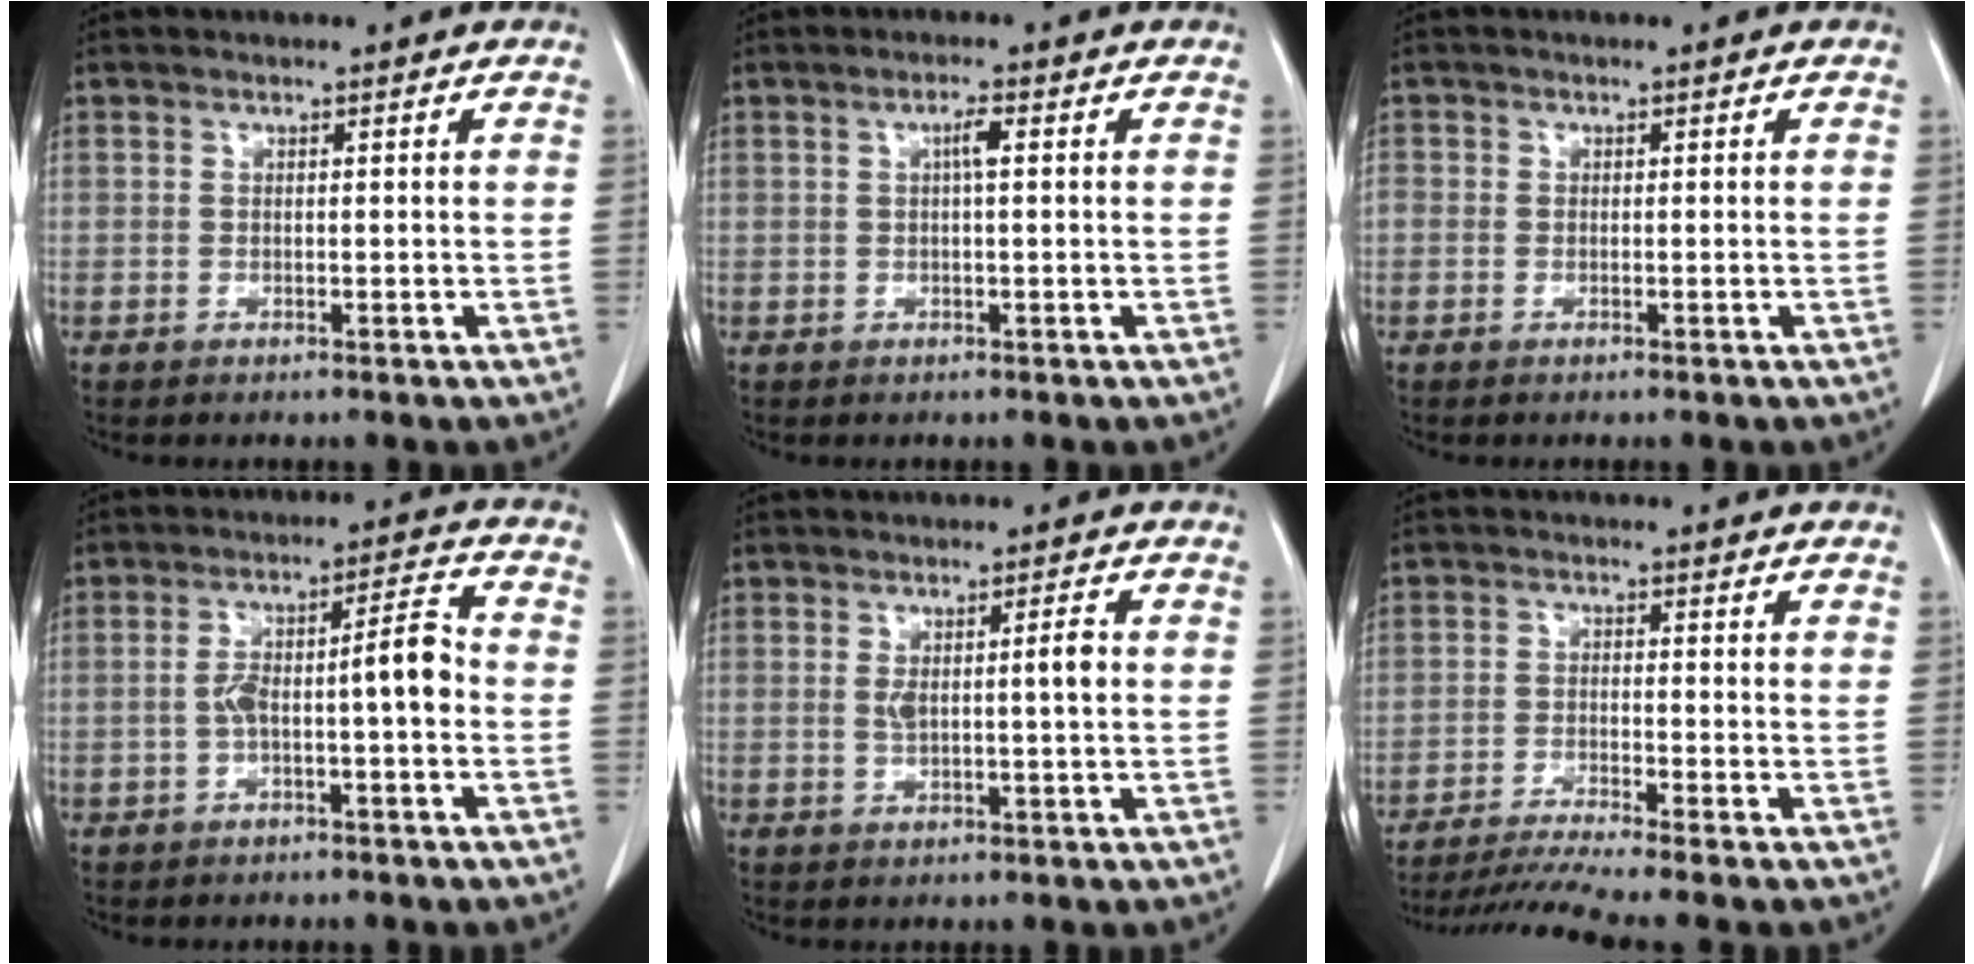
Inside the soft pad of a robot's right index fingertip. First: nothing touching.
{"total": 2.1, "force": [0.4, 0.2, 2.0], "torque": [-0.036, 0.004, 0.006]}
{"total": 1.2, "force": [-0.1, 1.0, 0.6], "torque": [-0.019, 0.009, -0.002]}
{"total": 7.6, "force": [-1.3, 1.3, 7.4], "torque": [-0.125, 0.032, -0.020]}
{"total": 4.0, "force": [0.6, 0.5, 3.9], "torque": [-0.067, 0.007, 0.012]}
{"total": 7.6, "force": [-6.6, -2.0, 3.2], "torque": [-0.051, -0.020, -0.114]}